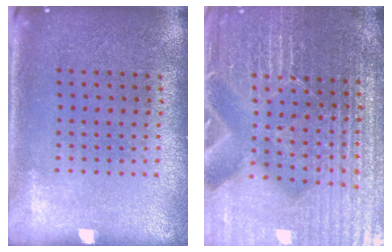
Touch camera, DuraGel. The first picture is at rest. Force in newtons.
{"total": 5.3, "press": 4.9, "slide": 2.1}